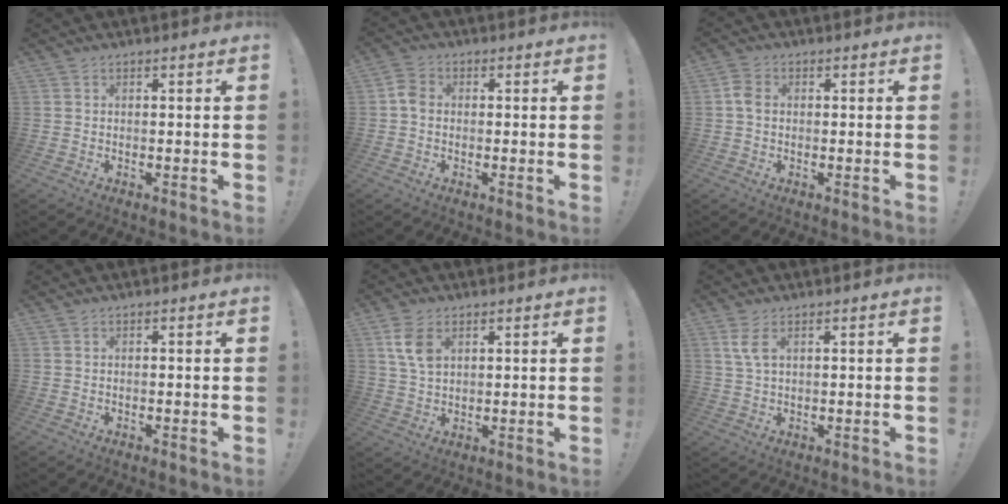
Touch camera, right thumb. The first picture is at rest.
{"total": 4.4, "force": [-0.4, 3.3, 2.8], "torque": [-0.063, 0.015, -0.003]}
{"total": 4.4, "force": [0.2, 3.2, 3.0], "torque": [-0.070, 0.012, 0.008]}
{"total": 0.0}
{"total": 7.2, "force": [3.1, 4.4, 4.9], "torque": [-0.098, -0.002, 0.060]}
{"total": 5.0, "force": [2.0, 2.1, 4.0], "torque": [-0.086, -0.001, 0.036]}